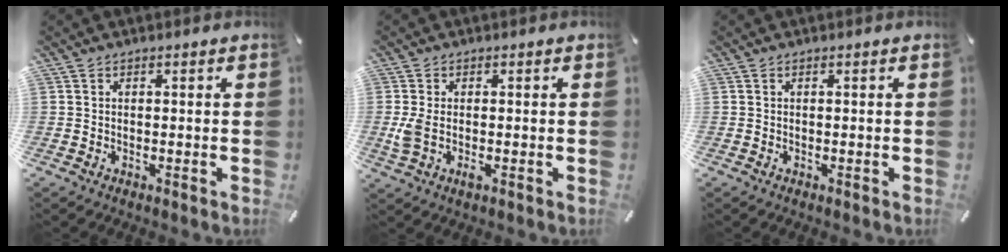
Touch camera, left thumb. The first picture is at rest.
{"total": 4.3, "force": [-0.3, 2.3, 3.5], "torque": [-0.068, -0.004, -0.007]}
{"total": 0.0}